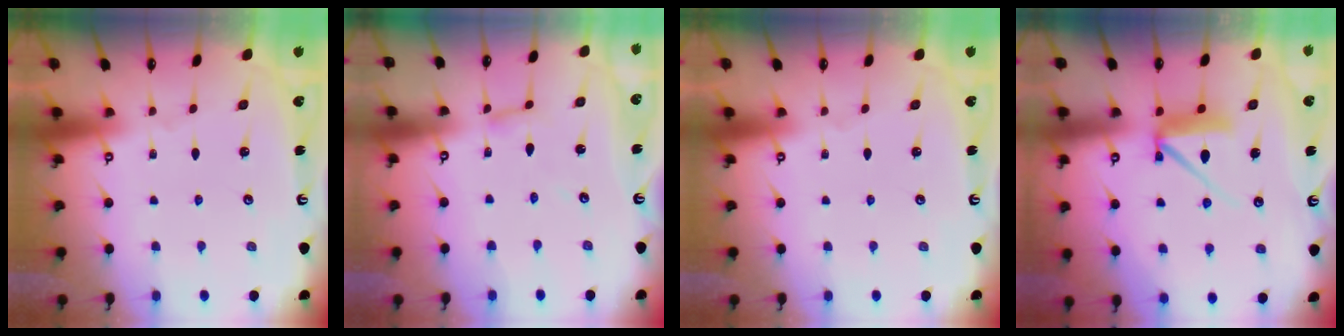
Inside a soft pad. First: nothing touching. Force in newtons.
{"total": 2.8, "press": 2.8, "slide": 0.2}
{"total": 0.0}
{"total": 7.7, "press": 7.7, "slide": 0.8}